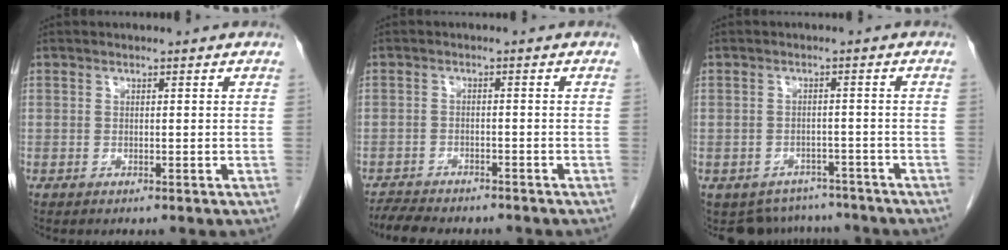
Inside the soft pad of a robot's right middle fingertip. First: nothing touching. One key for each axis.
{"total": 7.4, "fx": -6.6, "fy": 1.8, "fz": 2.7, "tx": -0.049, "ty": -0.011, "tz": -0.100}
{"total": 8.2, "fx": -7.2, "fy": 3.8, "fz": 0.2, "tx": -0.003, "ty": 0.012, "tz": -0.089}